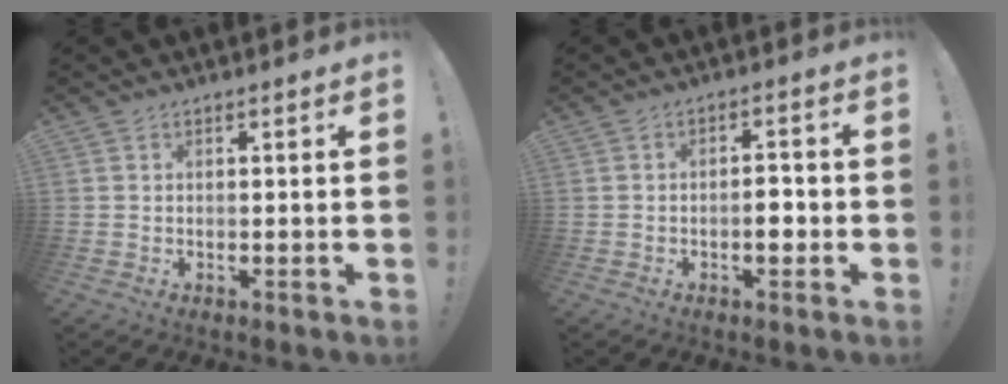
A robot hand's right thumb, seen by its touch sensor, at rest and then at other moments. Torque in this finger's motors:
{"motor_torque": [0.71, 0.74, 0.39, -0.46, 0.22]}